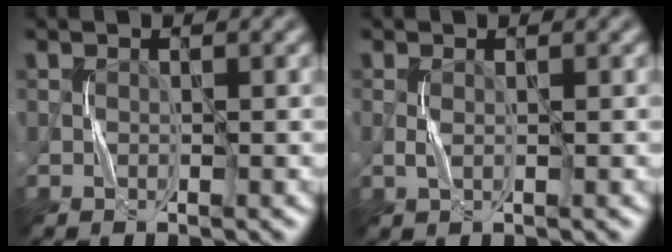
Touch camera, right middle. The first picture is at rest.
{"total": 0.6, "force": [0.0, 0.1, 0.6], "torque": [-0.020, 0.001, 0.001]}